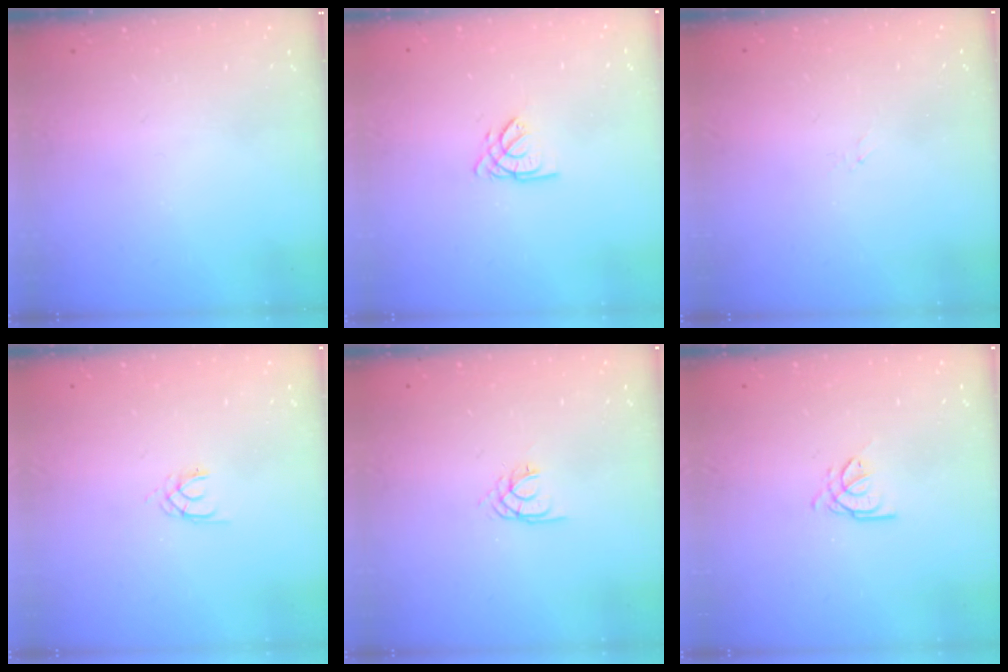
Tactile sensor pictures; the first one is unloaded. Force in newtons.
{"total": 2.7, "press": 2.7, "slide": 0.3}
{"total": 1.5, "press": 1.4, "slide": 0.3}
{"total": 1.3, "press": 1.2, "slide": 0.3}
{"total": 1.7, "press": 1.7, "slide": 0.1}
{"total": 0.9, "press": 0.8, "slide": 0.2}